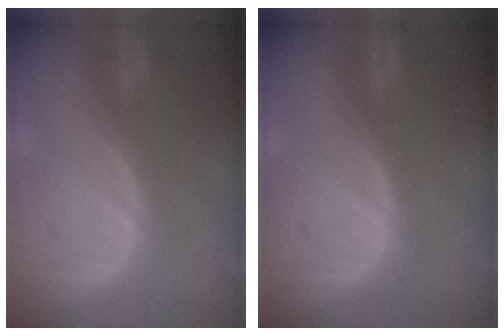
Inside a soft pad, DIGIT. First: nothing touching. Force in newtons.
{"total": 0.0}